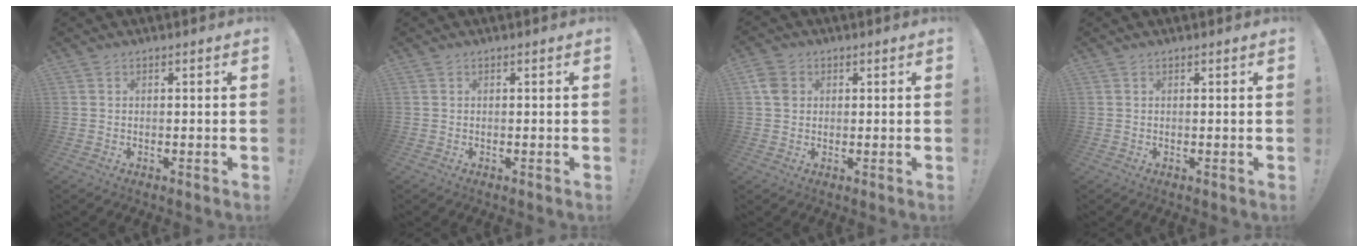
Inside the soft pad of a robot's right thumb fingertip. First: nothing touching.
{"total": 0.0}
{"total": 5.1, "force": [1.2, 4.3, 2.5], "torque": [-0.025, 0.006, 0.024]}
{"total": 0.7, "force": [0.6, 0.1, -0.4], "torque": [0.013, -0.001, 0.009]}